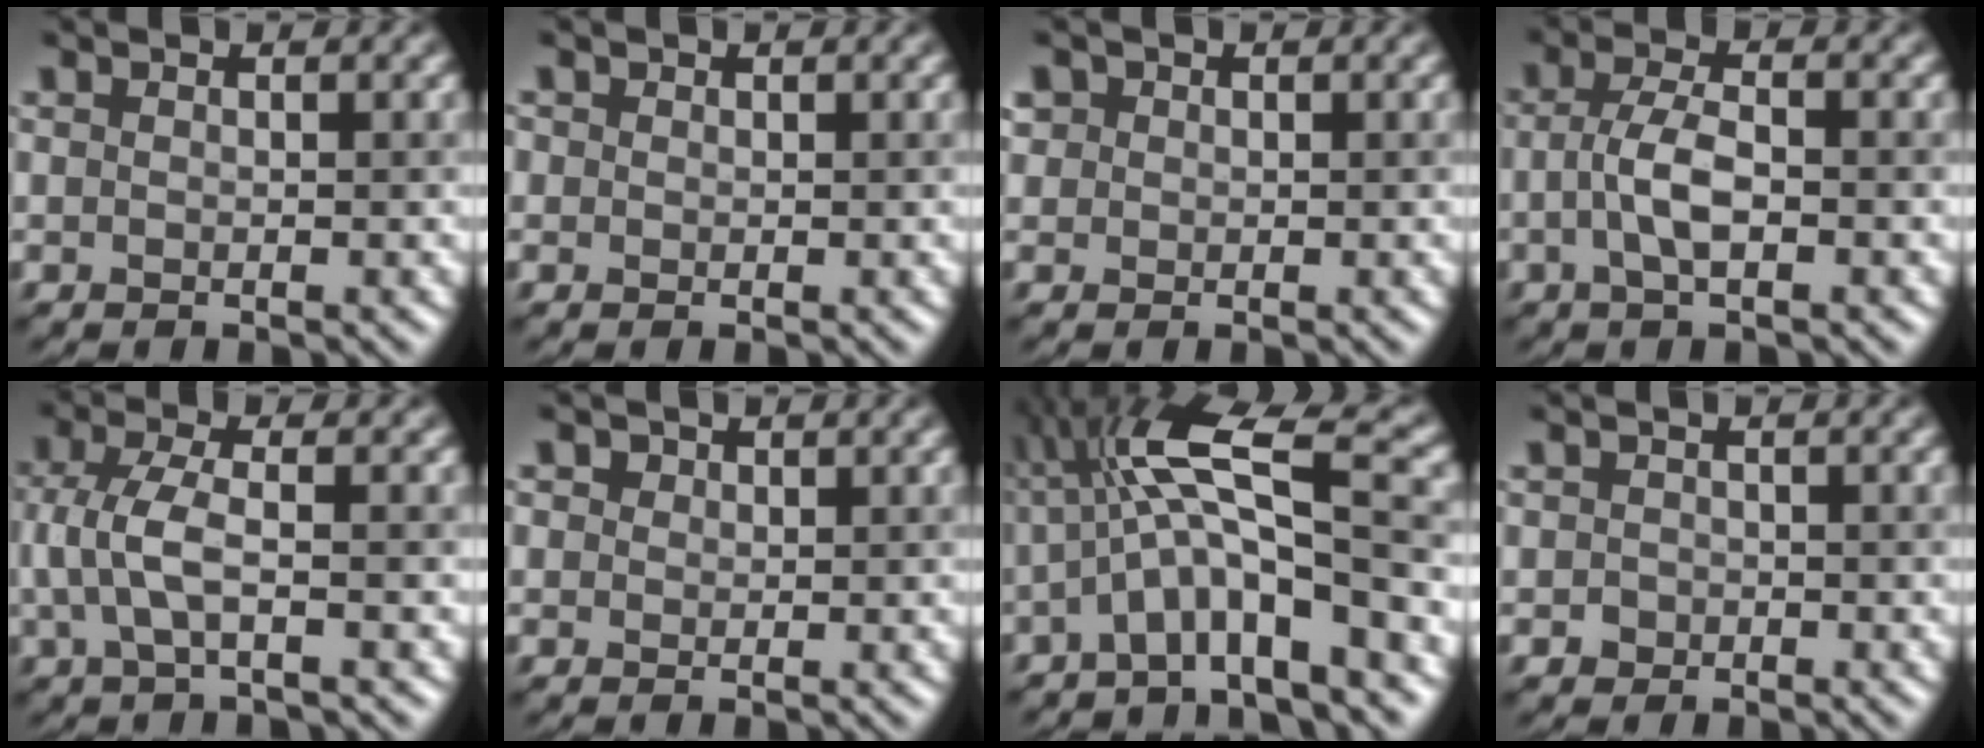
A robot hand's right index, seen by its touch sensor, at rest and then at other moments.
{"total": 0.9, "force": [0.3, 0.8, 0.1], "torque": [0.003, 0.002, -0.003]}
{"total": 1.6, "force": [0.6, 1.4, 0.4], "torque": [-0.007, 0.008, 0.002]}
{"total": 3.2, "force": [-0.7, 1.0, 2.9], "torque": [-0.060, 0.003, -0.017]}
{"total": 3.4, "force": [-0.2, 1.0, 3.2], "torque": [-0.075, 0.004, -0.007]}
{"total": 1.7, "force": [0.9, 1.3, 0.6], "torque": [-0.006, 0.014, -0.001]}
{"total": 8.3, "force": [-0.9, 1.8, 8.1], "torque": [-0.135, 0.021, -0.026]}
{"total": 0.9, "force": [-0.3, 0.8, 0.1], "torque": [0.004, -0.002, -0.007]}